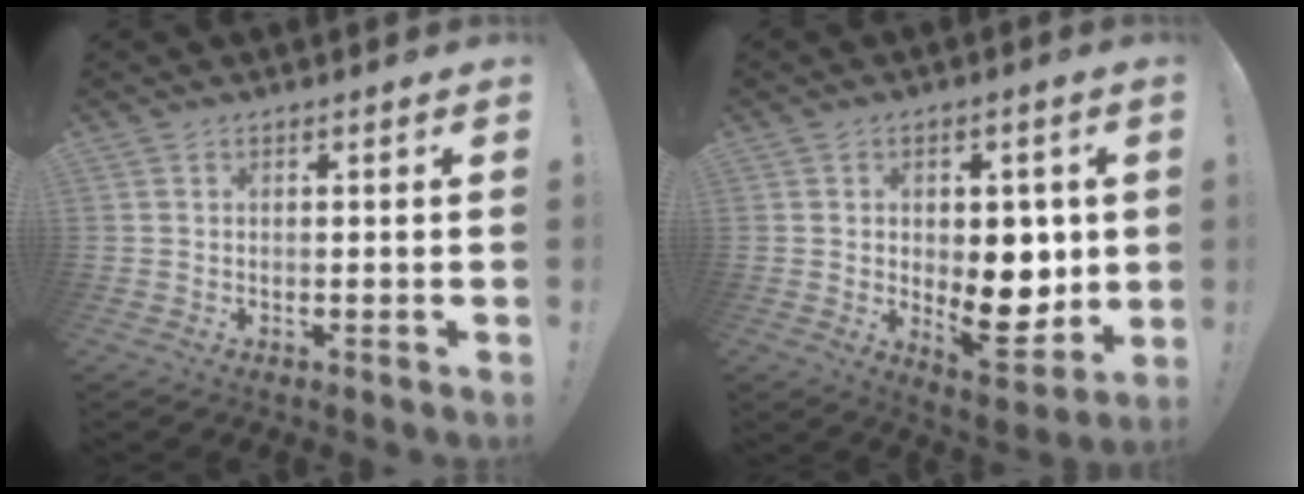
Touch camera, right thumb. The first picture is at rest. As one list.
[{"total": 12.0, "force": [-0.7, 7.8, 9.1], "torque": [-0.088, -0.008, -0.007]}]